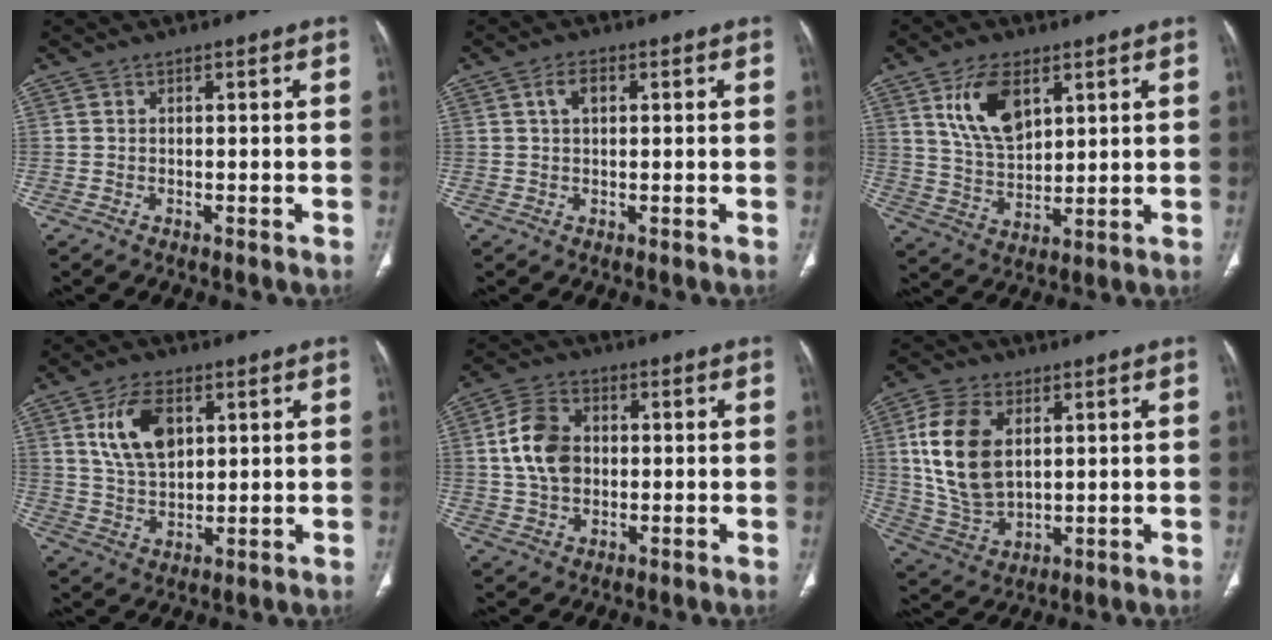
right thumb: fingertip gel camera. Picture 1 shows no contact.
{"total": 2.9, "force": [0.9, 1.8, 2.2], "torque": [-0.035, 0.010, 0.017]}
{"total": 11.3, "force": [5.1, 6.1, 8.0], "torque": [-0.131, -0.022, 0.105]}
{"total": 10.3, "force": [3.7, 6.0, 7.5], "torque": [-0.127, -0.011, 0.074]}
{"total": 9.9, "force": [0.8, 7.3, 6.7], "torque": [-0.108, 0.013, 0.013]}
{"total": 14.8, "force": [3.5, 9.3, 11.0], "torque": [-0.206, -0.009, 0.076]}